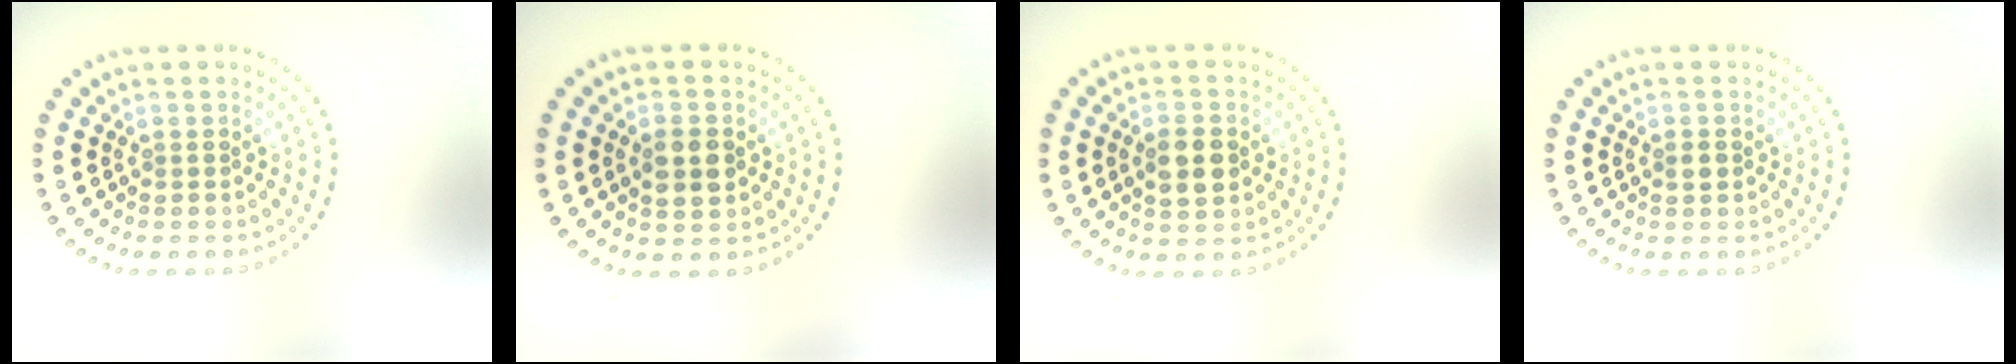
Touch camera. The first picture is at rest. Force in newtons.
{"total": 2.4, "press": 2.4, "slide": 0.1}
{"total": 3.3, "press": 3.3, "slide": 0.0}
{"total": 1.1, "press": 1.1, "slide": 0.1}